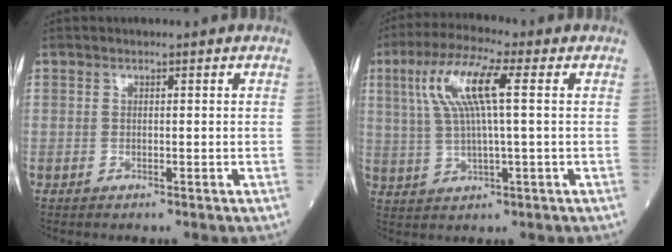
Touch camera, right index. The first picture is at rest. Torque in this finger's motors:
{"motor_torque": [0.40, 0.12, 0.27, 0.15]}